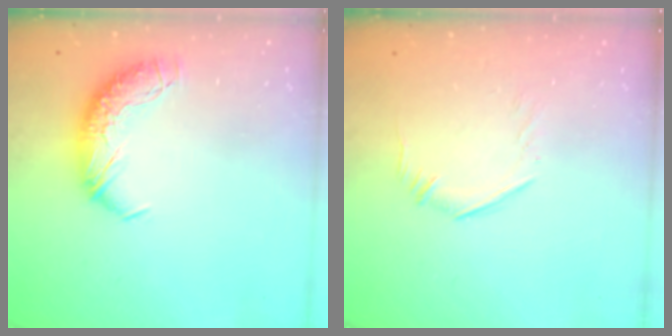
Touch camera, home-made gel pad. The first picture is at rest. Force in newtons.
{"total": 5.5, "press": 5.4, "slide": 1.4}